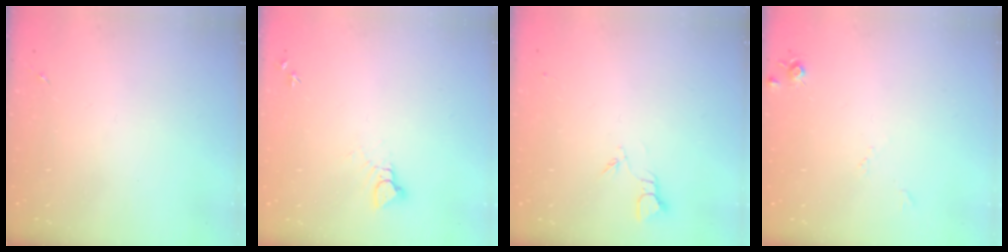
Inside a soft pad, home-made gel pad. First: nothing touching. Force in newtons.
{"total": 3.7, "press": 3.7, "slide": 0.3}
{"total": 2.7, "press": 2.7, "slide": 0.3}
{"total": 5.4, "press": 5.4, "slide": 0.6}